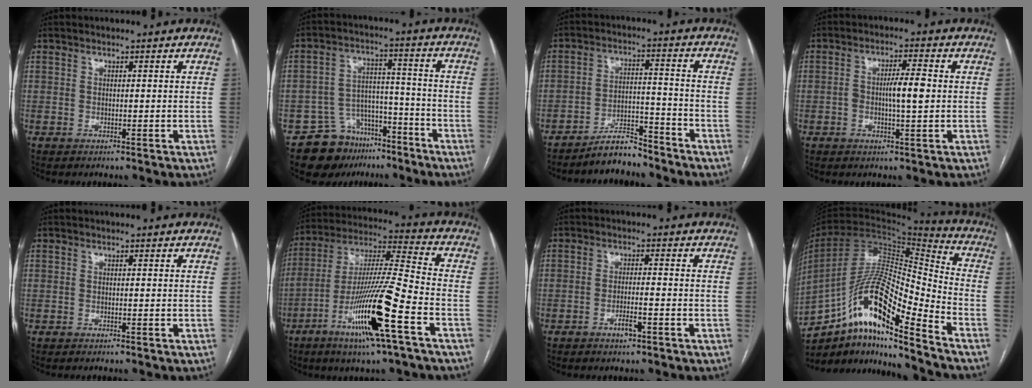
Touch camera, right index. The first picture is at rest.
{"total": 10.5, "force": [-7.7, 6.7, 2.5], "torque": [-0.035, 0.046, -0.120]}
{"total": 6.1, "force": [-5.7, 1.7, 1.6], "torque": [-0.022, 0.008, -0.099]}
{"total": 5.0, "force": [-0.2, 0.8, 4.9], "torque": [-0.088, 0.007, -0.004]}
{"total": 0.0}
{"total": 17.6, "force": [-7.8, 0.2, 15.7], "torque": [-0.314, -0.017, -0.143]}
{"total": 2.9, "force": [-1.7, 0.5, 2.3], "torque": [-0.041, 0.000, -0.028]}
{"total": 18.4, "force": [-11.6, 2.9, 14.0], "torque": [-0.266, 0.018, -0.204]}